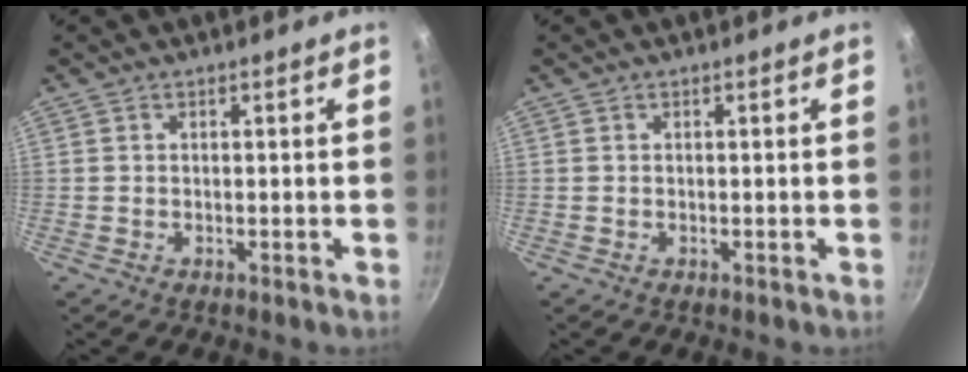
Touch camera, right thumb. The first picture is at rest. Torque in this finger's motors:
{"motor_torque": [0.00, 0.00, 0.00, 0.00, 0.00]}